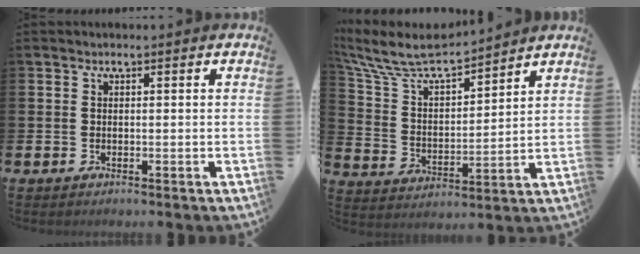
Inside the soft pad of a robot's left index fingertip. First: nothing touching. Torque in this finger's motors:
{"motor_torque": [0.41, -0.51, 0.34, 0.18]}